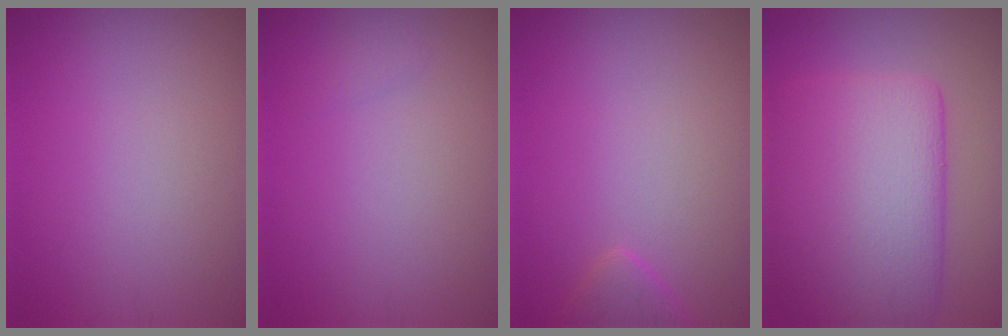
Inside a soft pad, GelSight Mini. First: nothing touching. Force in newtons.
{"total": 0.5, "press": 0.5, "slide": 0.0}
{"total": 1.6, "press": 1.6, "slide": 0.1}
{"total": 11.7, "press": 11.6, "slide": 0.8}